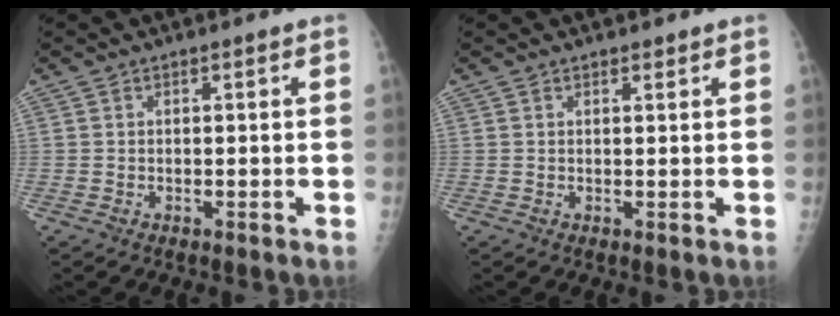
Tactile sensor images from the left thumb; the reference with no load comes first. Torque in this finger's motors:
{"motor_torque": [0.14, 0.29, -0.16, -0.09, 0.00]}